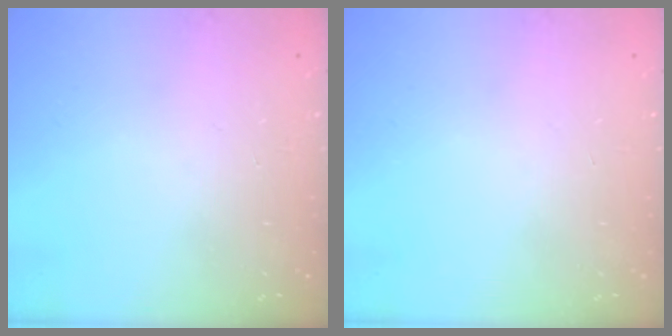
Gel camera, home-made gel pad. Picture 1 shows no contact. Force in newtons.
{"total": 0.0}